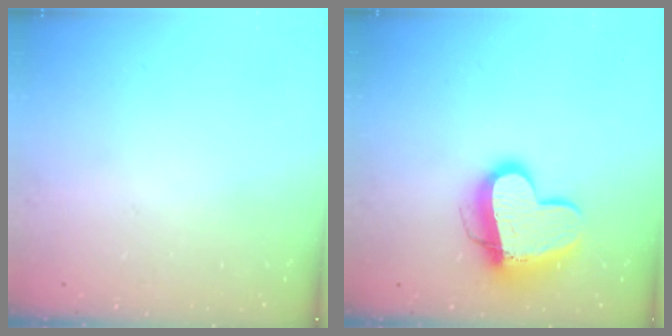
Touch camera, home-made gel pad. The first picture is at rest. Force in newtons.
{"total": 13.7, "press": 13.6, "slide": 1.3}